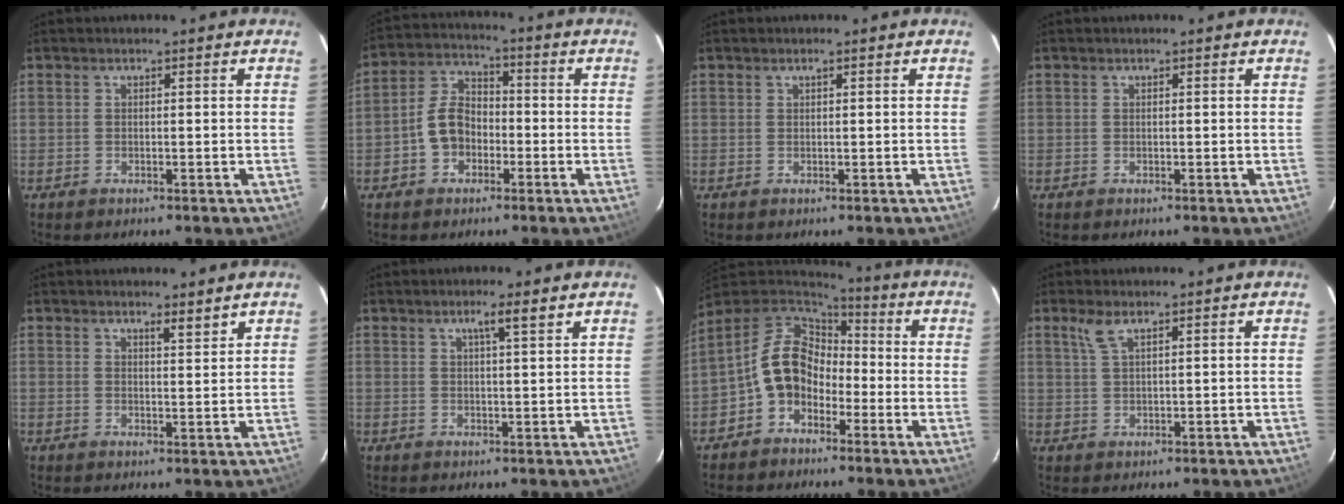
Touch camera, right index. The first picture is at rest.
{"total": 7.6, "force": [-2.6, 5.9, 4.1], "torque": [-0.085, 0.028, -0.043]}
{"total": 0.0}
{"total": 0.0}
{"total": 2.2, "force": [1.9, 0.2, 1.0], "torque": [-0.015, -0.005, 0.027]}
{"total": 2.8, "force": [1.8, -0.2, 2.2], "torque": [-0.037, 0.002, 0.031]}
{"total": 10.9, "force": [-4.2, 8.0, 6.0], "torque": [-0.121, 0.023, -0.081]}
{"total": 2.6, "force": [1.7, 0.6, 1.9], "torque": [-0.043, 0.005, 0.039]}